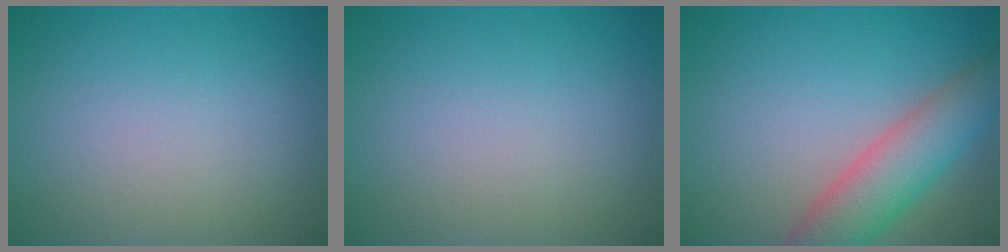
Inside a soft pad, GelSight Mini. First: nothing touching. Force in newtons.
{"total": 0.0}
{"total": 6.0, "press": 5.9, "slide": 0.4}